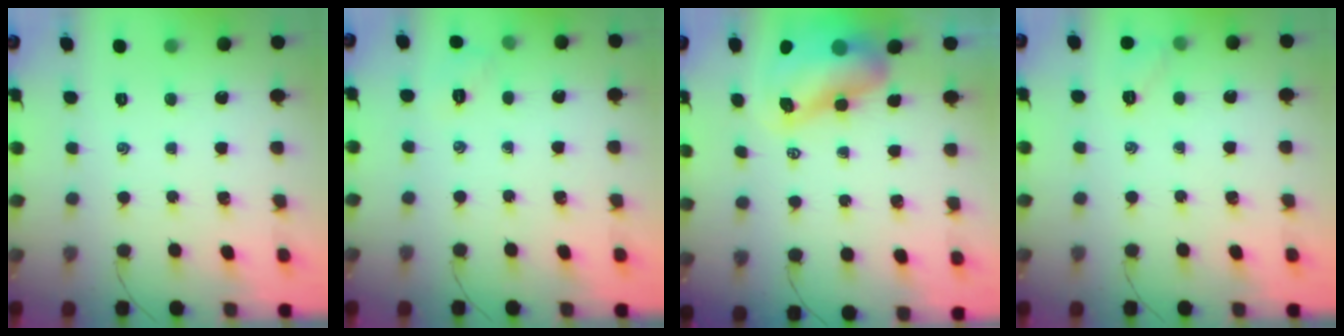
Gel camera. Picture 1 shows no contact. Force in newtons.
{"total": 5.6, "press": 5.3, "slide": 1.7}
{"total": 9.7, "press": 9.3, "slide": 2.8}
{"total": 5.7, "press": 5.6, "slide": 1.1}